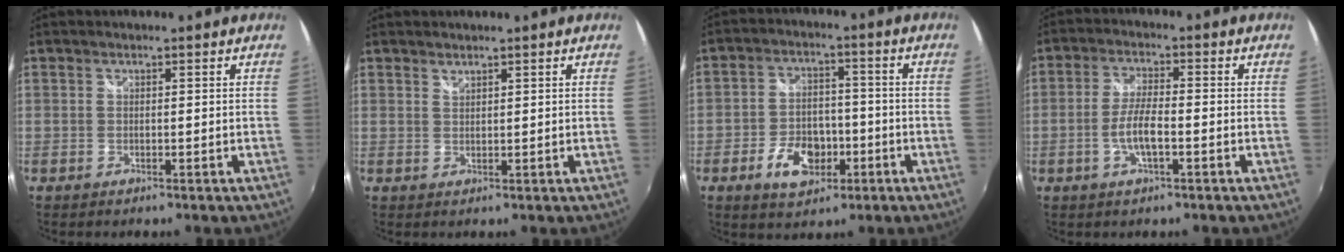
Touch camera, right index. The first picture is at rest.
{"total": 1.0, "force": [1.0, 0.1, 0.0], "torque": [0.000, 0.000, 0.018]}
{"total": 9.2, "force": [-4.1, 5.9, 5.8], "torque": [-0.121, 0.009, -0.058]}
{"total": 5.9, "force": [-1.9, 1.5, 5.3], "torque": [-0.110, 0.000, -0.037]}